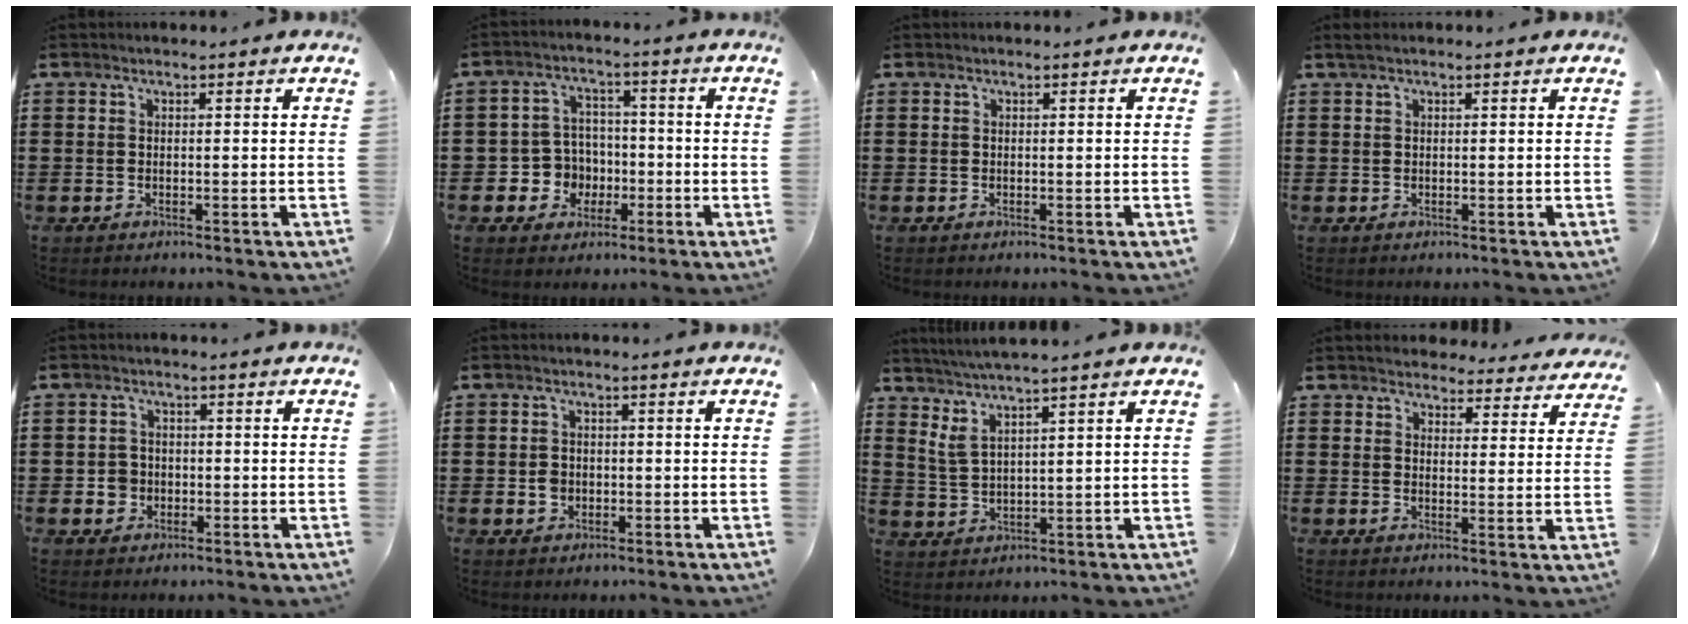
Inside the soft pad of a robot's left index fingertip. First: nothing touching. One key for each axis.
{"total": 5.8, "fx": -1.5, "fy": 5.5, "fz": 1.2, "tx": -0.040, "ty": 0.017, "tz": -0.024}
{"total": 0.0}
{"total": 0.6, "fx": 0.3, "fy": 0.0, "fz": 0.5, "tx": -0.009, "ty": 0.001, "tz": 0.007}
{"total": 2.8, "fx": -0.6, "fy": 2.6, "fz": 0.8, "tx": -0.025, "ty": 0.006, "tz": -0.015}
{"total": 2.0, "fx": -0.3, "fy": 1.8, "fz": 0.9, "tx": -0.020, "ty": 0.006, "tz": -0.007}
{"total": 4.1, "fx": 3.0, "fy": 0.5, "fz": 2.7, "tx": -0.069, "ty": -0.011, "tz": 0.051}
{"total": 3.7, "fx": 3.7, "fy": 0.6, "fz": 0.0, "tx": -0.011, "ty": -0.019, "tz": 0.063}